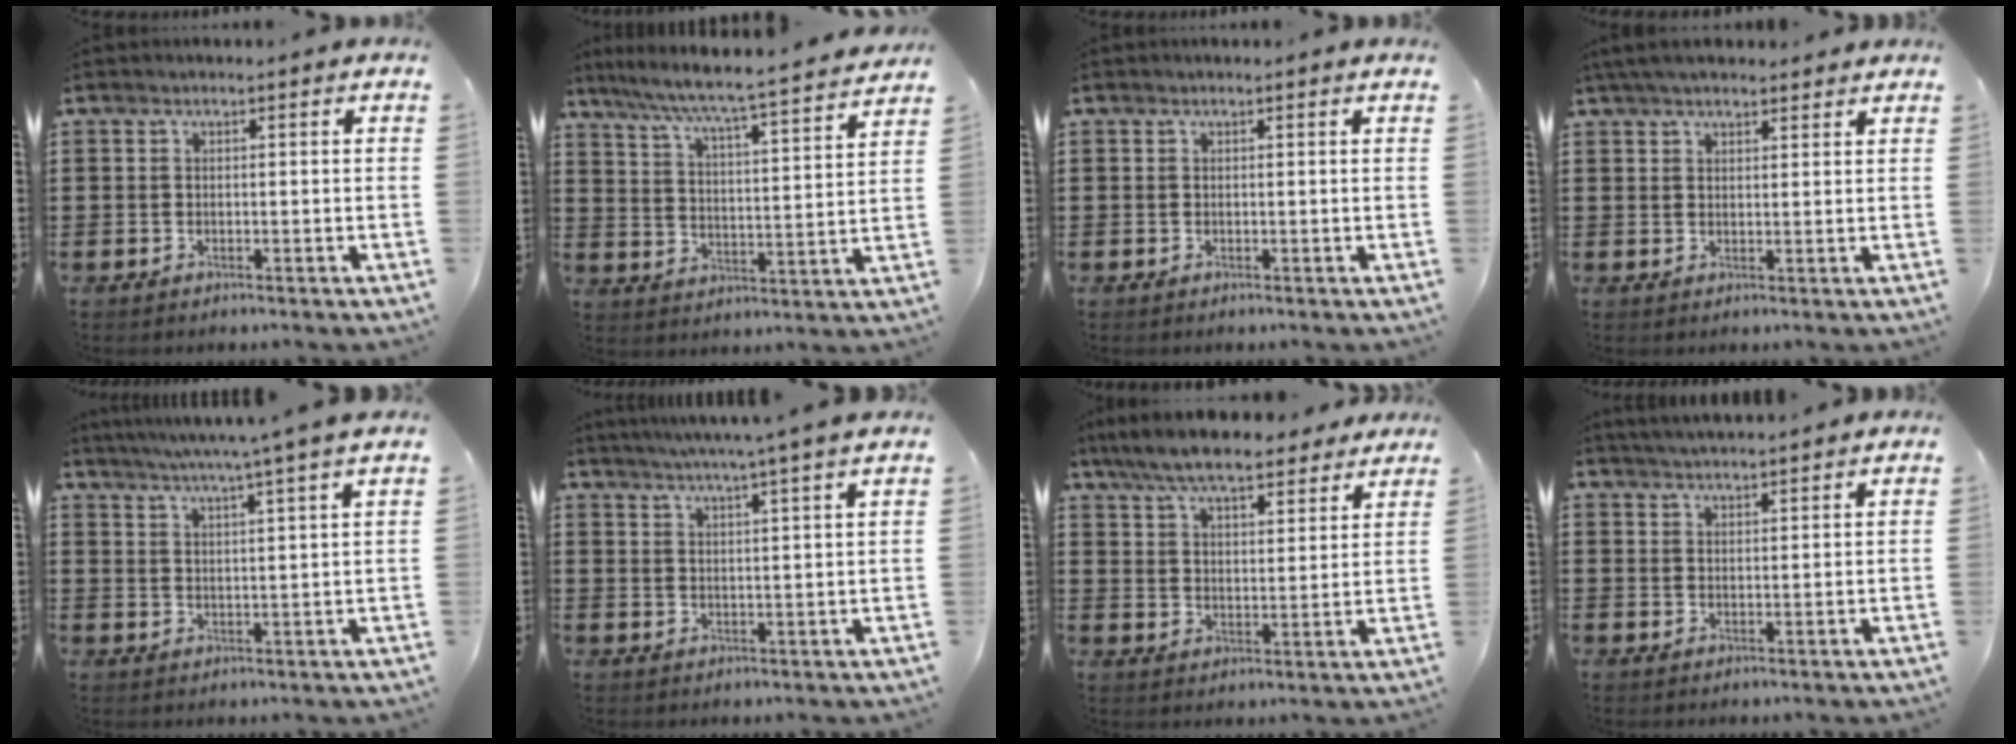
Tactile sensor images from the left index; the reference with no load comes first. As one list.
[{"total": 5.3, "force": [4.8, -0.9, 2.2], "torque": [-0.065, -0.046, 0.069]}, {"total": 0.0}, {"total": 3.7, "force": [3.3, 0.8, 1.5], "torque": [-0.038, 0.000, 0.063]}, {"total": 5.1, "force": [4.2, -1.4, 2.5], "torque": [-0.059, -0.021, 0.068]}, {"total": 4.5, "force": [3.9, -1.2, 2.0], "torque": [-0.049, -0.017, 0.064]}, {"total": 8.1, "force": [7.3, 1.4, 3.2], "torque": [-0.090, -0.023, 0.135]}, {"total": 2.7, "force": [2.6, -0.3, 0.2], "torque": [-0.011, -0.006, 0.050]}]